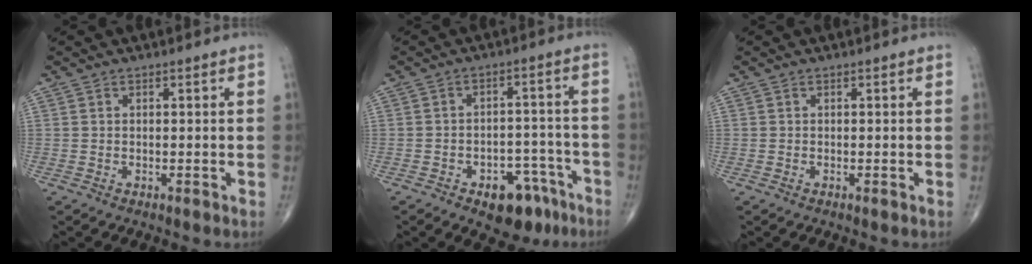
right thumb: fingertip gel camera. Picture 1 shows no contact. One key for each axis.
{"total": 10.4, "fx": -6.3, "fy": 5.9, "fz": 5.9, "tx": -0.046, "ty": 0.051, "tz": -0.080}
{"total": 0.0}